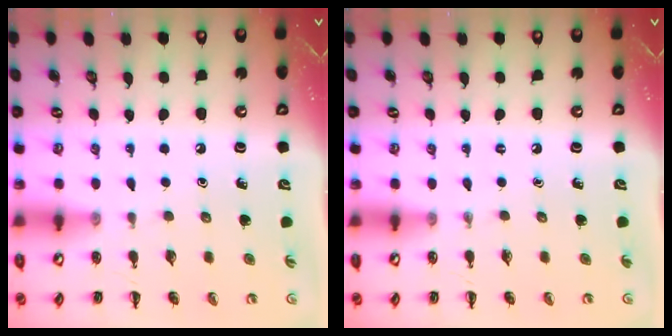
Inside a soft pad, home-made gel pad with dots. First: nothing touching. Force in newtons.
{"total": 0.0}